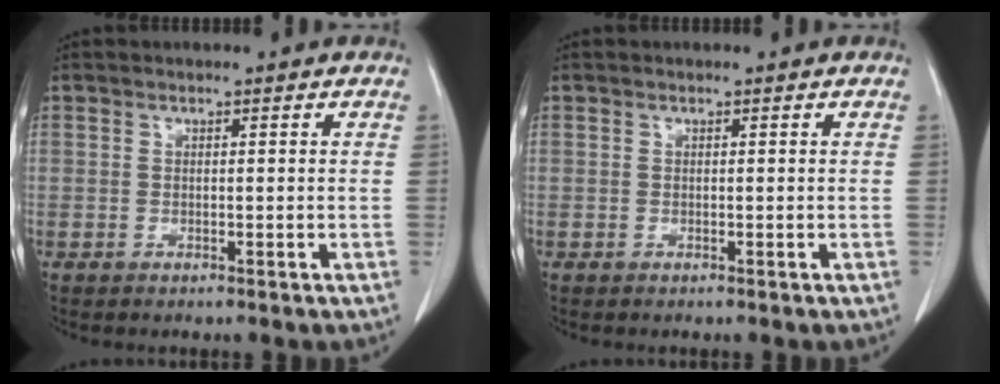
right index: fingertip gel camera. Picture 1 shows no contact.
{"total": 0.0}